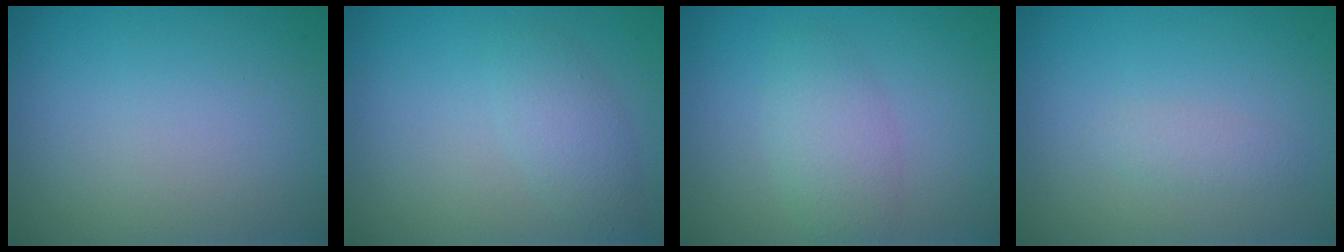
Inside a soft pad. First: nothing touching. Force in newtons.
{"total": 2.2, "press": 2.2, "slide": 0.1}
{"total": 3.0, "press": 3.0, "slide": 0.2}
{"total": 1.0, "press": 1.0, "slide": 0.0}